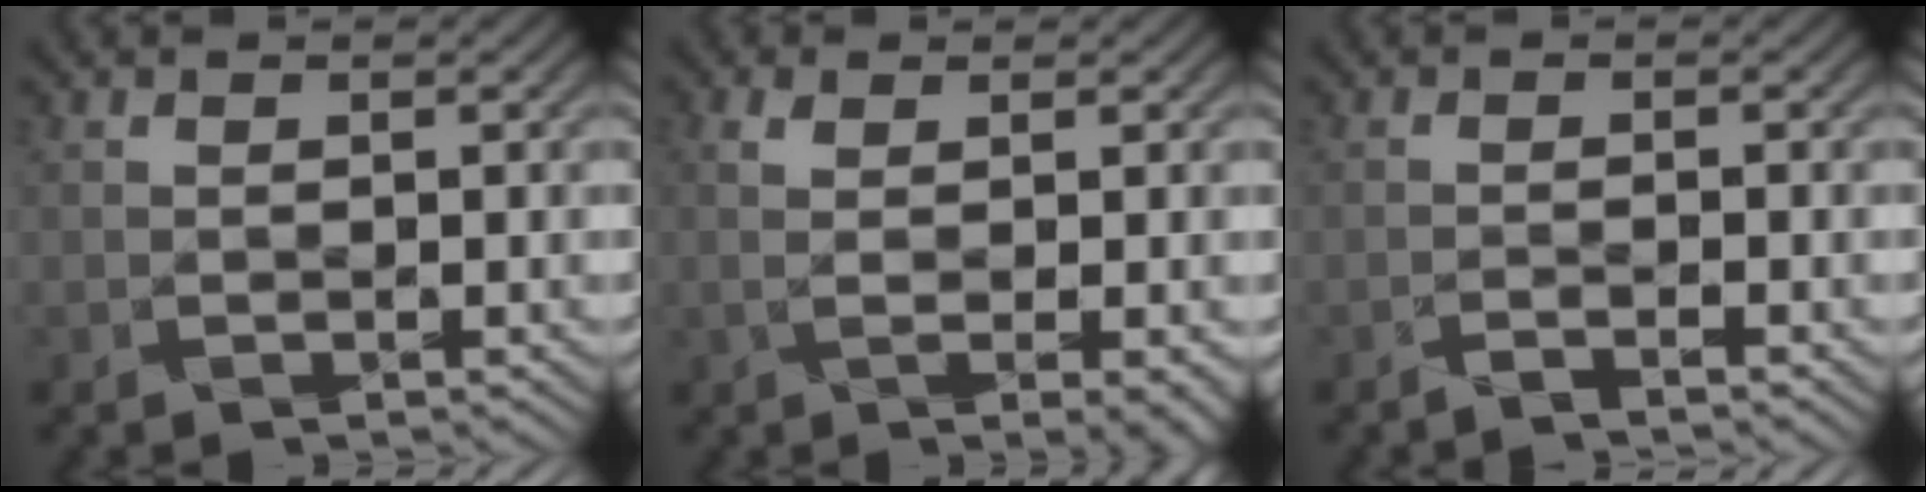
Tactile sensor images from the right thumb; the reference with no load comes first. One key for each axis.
{"total": 3.1, "fx": 0.2, "fy": 0.0, "fz": 3.1, "tx": -0.062, "ty": 0.005, "tz": 0.007}
{"total": 1.6, "fx": -1.3, "fy": -0.9, "fz": 0.3, "tx": -0.009, "ty": 0.004, "tz": -0.028}